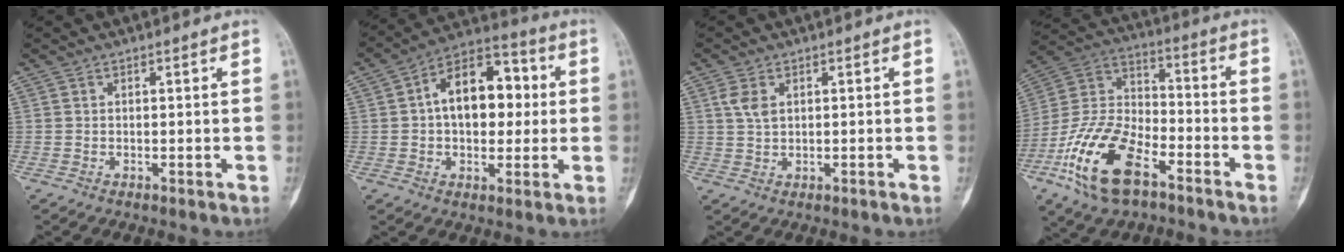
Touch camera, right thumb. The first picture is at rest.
{"total": 15.2, "force": [1.6, 9.6, 11.7], "torque": [-0.133, 0.029, 0.015]}
{"total": 3.1, "force": [1.0, 1.8, 2.3], "torque": [-0.049, 0.001, 0.019]}
{"total": 18.7, "force": [-9.5, 9.0, 13.4], "torque": [-0.268, 0.048, -0.183]}